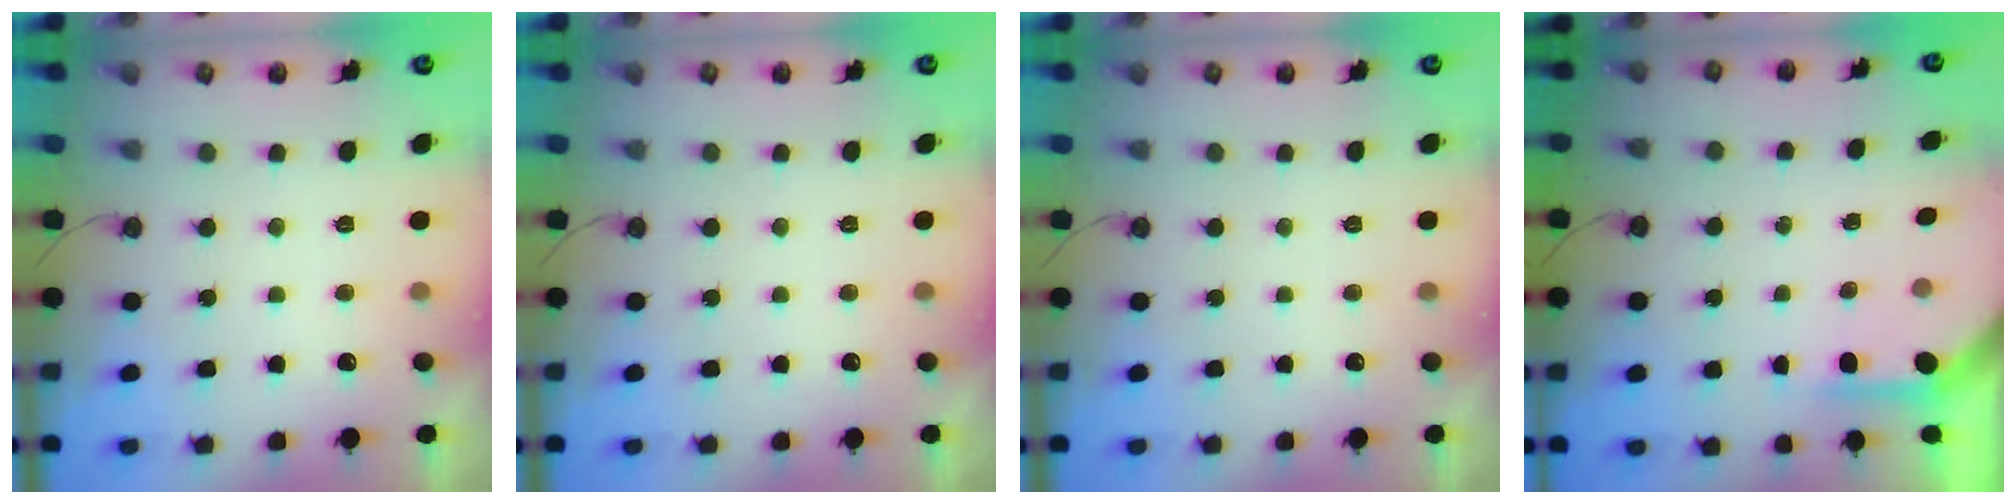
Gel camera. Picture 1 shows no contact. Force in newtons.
{"total": 0.0}
{"total": 0.0}
{"total": 3.7, "press": 3.7, "slide": 0.3}